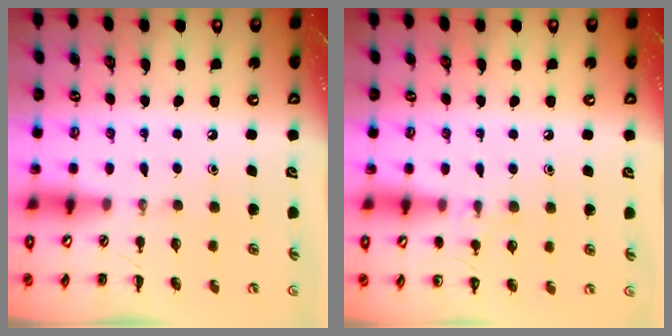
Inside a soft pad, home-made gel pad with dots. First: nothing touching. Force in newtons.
{"total": 7.1, "press": 6.8, "slide": 2.2}